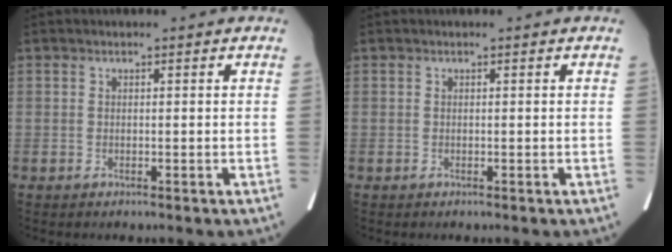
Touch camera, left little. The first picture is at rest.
{"total": 0.0}